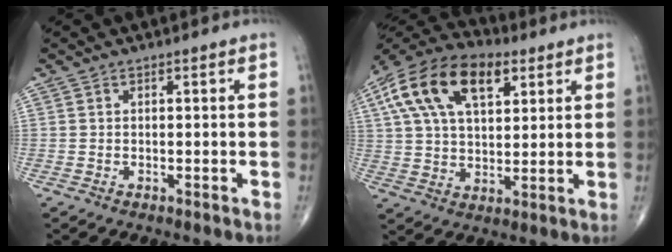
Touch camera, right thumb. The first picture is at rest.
{"total": 18.9, "force": [7.8, 10.3, 13.8], "torque": [-0.243, 0.007, 0.132]}